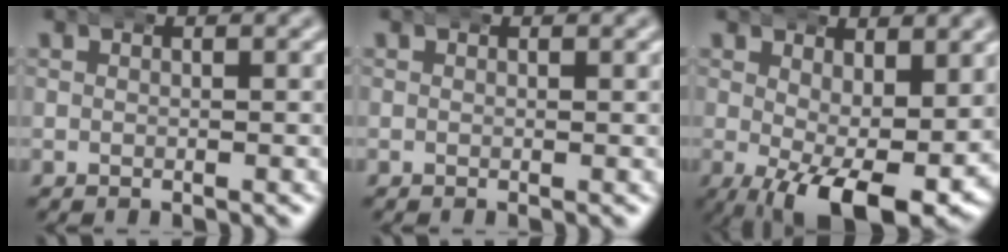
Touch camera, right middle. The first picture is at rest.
{"total": 0.0}
{"total": 8.1, "force": [-3.0, 2.9, 7.0], "torque": [-0.116, -0.048, -0.025]}